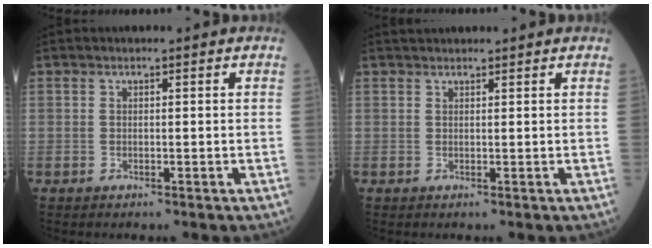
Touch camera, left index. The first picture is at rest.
{"total": 4.2, "force": [4.0, 0.8, 1.1], "torque": [-0.014, 0.033, 0.054]}